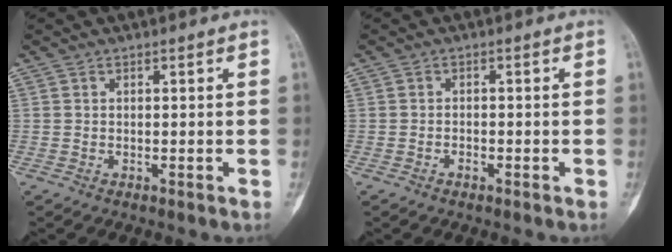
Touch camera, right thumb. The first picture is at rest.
{"total": 1.1, "force": [-0.7, 0.6, 0.6], "torque": [-0.008, 0.006, -0.012]}